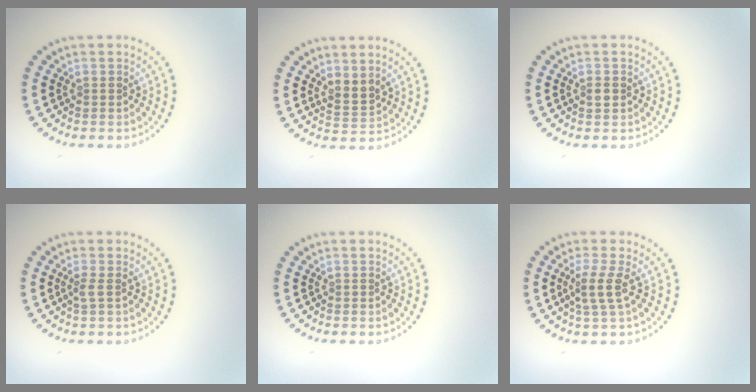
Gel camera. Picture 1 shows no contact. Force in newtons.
{"total": 2.0, "press": 1.4, "slide": 1.4}
{"total": 0.9, "press": 0.8, "slide": 0.3}
{"total": 0.9, "press": 0.6, "slide": 0.6}
{"total": 0.0}
{"total": 2.3, "press": 1.6, "slide": 1.6}